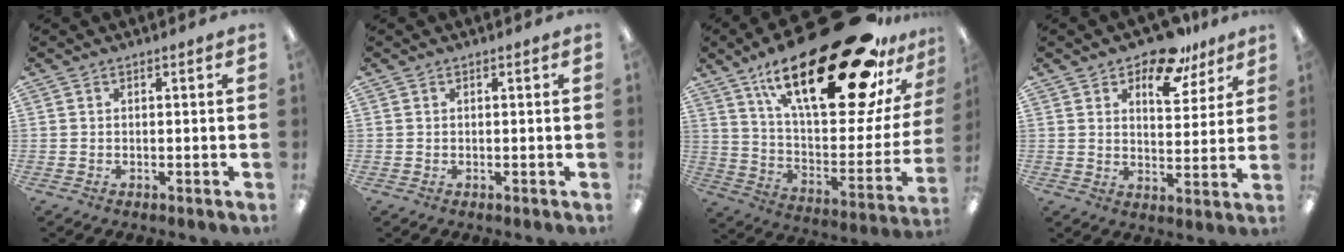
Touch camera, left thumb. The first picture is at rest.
{"total": 0.0}
{"total": 34.5, "force": [19.6, 12.6, 25.5], "torque": [-0.344, -0.131, 0.337]}
{"total": 11.2, "force": [8.4, 5.1, 5.3], "torque": [-0.066, -0.049, 0.146]}